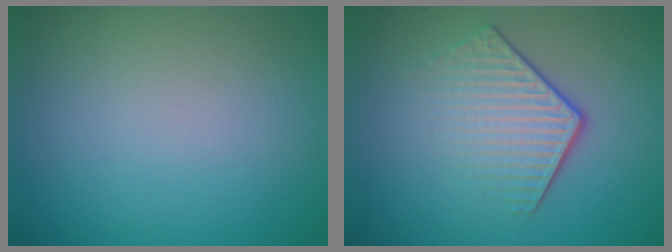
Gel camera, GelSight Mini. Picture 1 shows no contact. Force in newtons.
{"total": 4.4, "press": 2.9, "slide": 3.3}